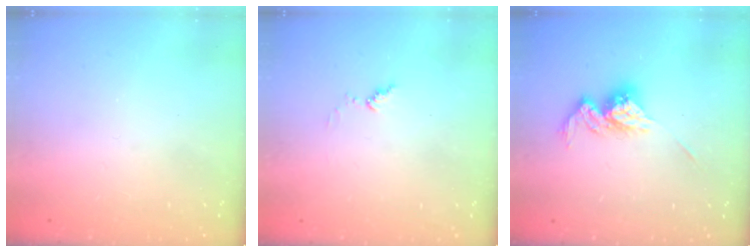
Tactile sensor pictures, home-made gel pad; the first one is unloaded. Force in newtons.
{"total": 4.9, "press": 4.9, "slide": 0.3}
{"total": 11.8, "press": 11.8, "slide": 0.5}